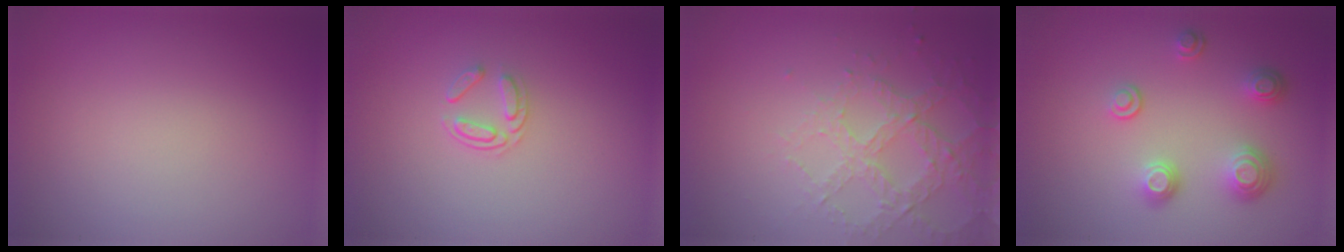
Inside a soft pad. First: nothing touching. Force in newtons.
{"total": 1.6, "press": 1.0, "slide": 1.2}
{"total": 4.1, "press": 3.0, "slide": 2.9}
{"total": 3.2, "press": 2.5, "slide": 2.0}